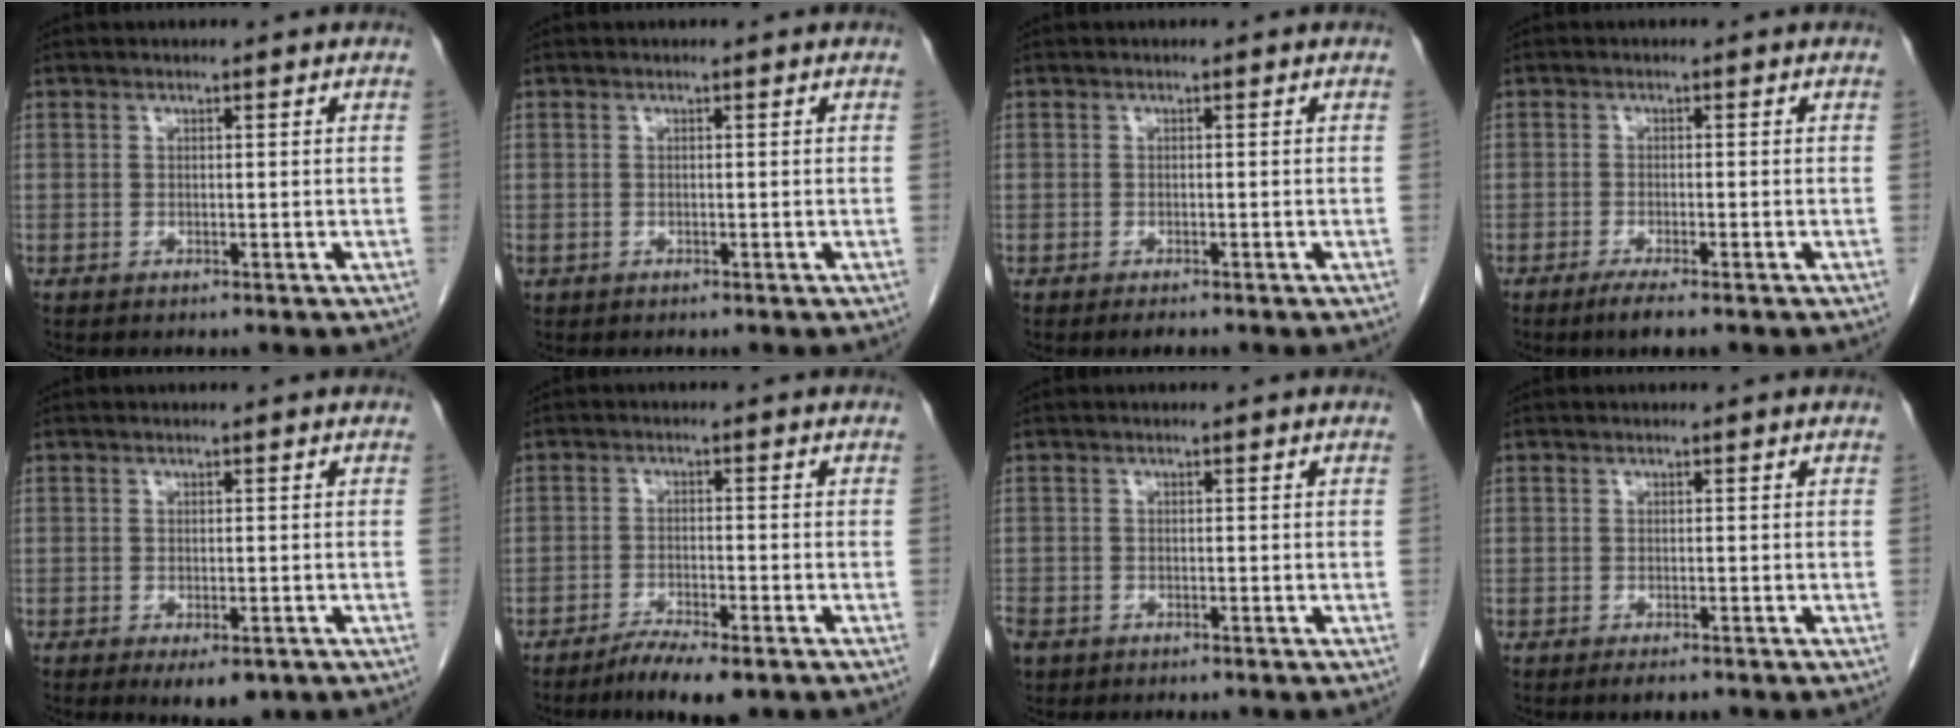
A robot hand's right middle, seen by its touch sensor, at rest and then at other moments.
{"total": 0.0}
{"total": 1.0, "force": [-0.8, 0.2, 0.5], "torque": [-0.010, -0.002, -0.009]}
{"total": 3.0, "force": [-2.1, 0.2, 2.1], "torque": [-0.039, -0.007, -0.038]}
{"total": 4.1, "force": [-2.2, 1.8, 3.0], "torque": [-0.034, -0.004, -0.023]}
{"total": 5.6, "force": [-4.0, 0.9, 3.8], "torque": [-0.066, -0.009, -0.066]}
{"total": 4.4, "force": [-2.6, 3.1, 1.7], "torque": [-0.053, -0.008, -0.046]}
{"total": 1.6, "force": [-1.1, 0.5, 1.0], "torque": [-0.016, -0.002, -0.014]}